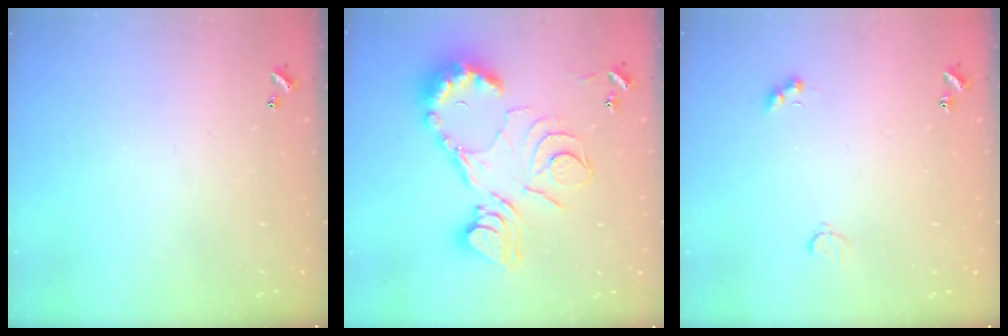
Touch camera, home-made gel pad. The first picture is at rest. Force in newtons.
{"total": 23.7, "press": 23.5, "slide": 2.6}
{"total": 2.3, "press": 2.2, "slide": 0.6}